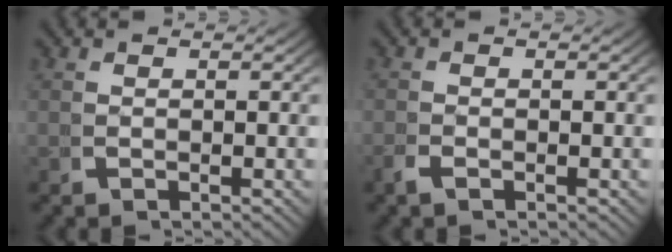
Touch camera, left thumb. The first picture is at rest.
{"total": 0.8, "force": [-0.7, 0.2, 0.4], "torque": [-0.013, -0.001, -0.016]}